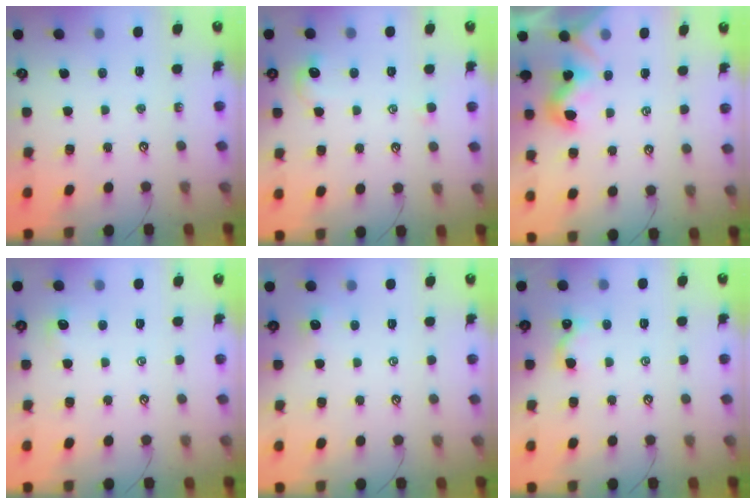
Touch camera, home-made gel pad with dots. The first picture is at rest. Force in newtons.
{"total": 1.4, "press": 1.2, "slide": 0.6}
{"total": 1.3, "press": 1.3, "slide": 0.3}
{"total": 1.6, "press": 1.6, "slide": 0.4}
{"total": 2.7, "press": 2.7, "slide": 0.2}
{"total": 1.7, "press": 1.7, "slide": 0.3}